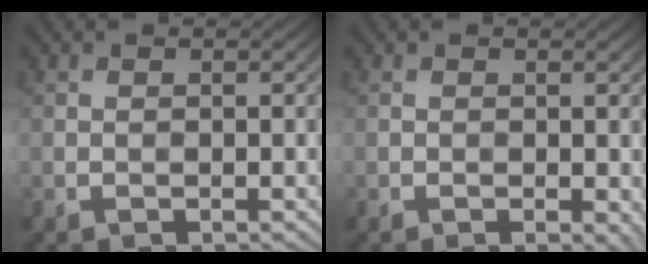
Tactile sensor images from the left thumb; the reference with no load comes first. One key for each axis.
{"total": 1.3, "fx": -0.3, "fy": 0.5, "fz": 1.2, "tx": -0.016, "ty": -0.007, "tz": -0.003}